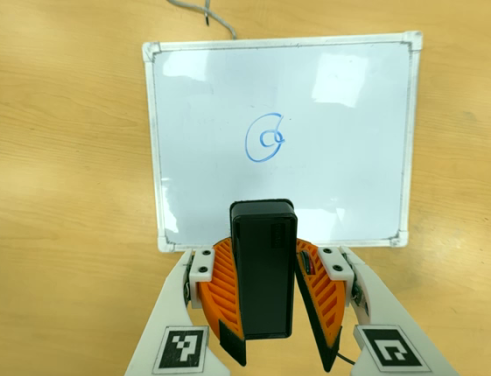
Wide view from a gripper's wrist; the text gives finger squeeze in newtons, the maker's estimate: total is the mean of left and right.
{"total": 7.8, "left": 8.8, "right": 6.8}